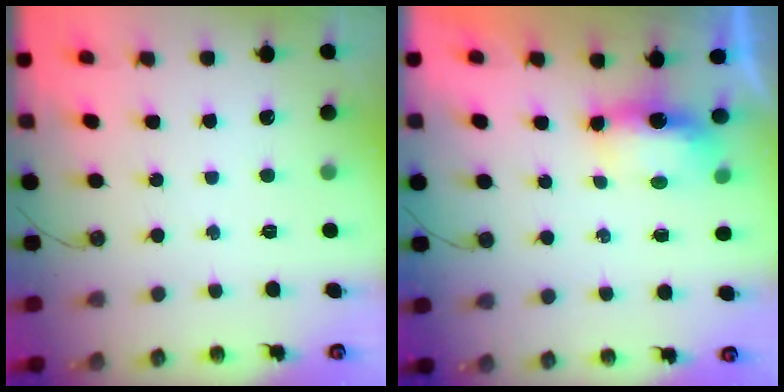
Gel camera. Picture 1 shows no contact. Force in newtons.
{"total": 6.3, "press": 6.3, "slide": 0.4}